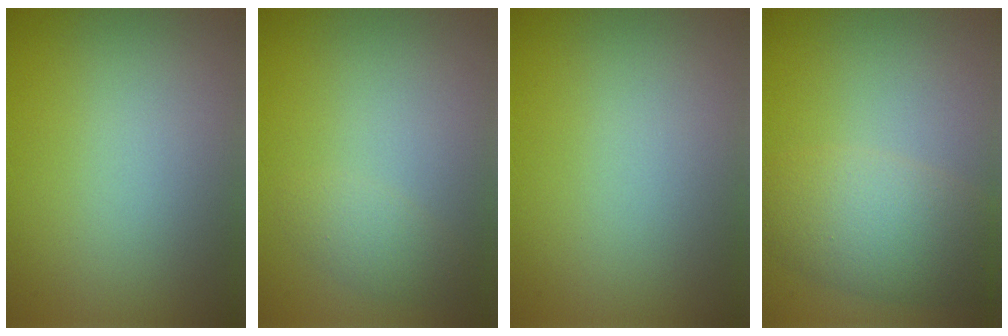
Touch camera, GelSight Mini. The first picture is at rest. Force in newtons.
{"total": 1.6, "press": 1.6, "slide": 0.1}
{"total": 0.0}
{"total": 5.4, "press": 5.4, "slide": 0.1}